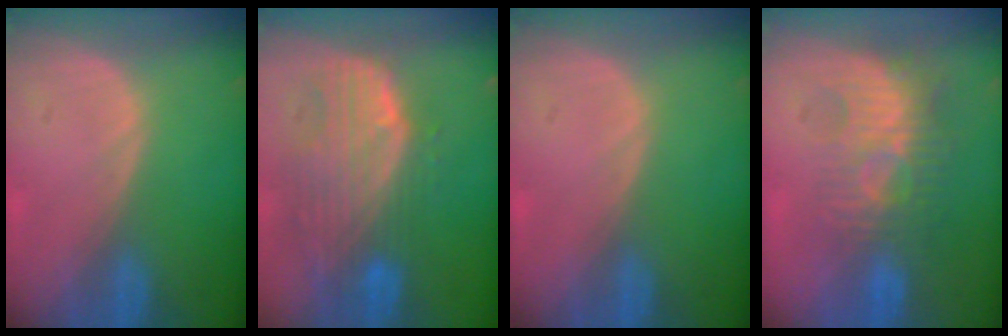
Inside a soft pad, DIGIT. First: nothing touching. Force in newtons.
{"total": 10.5, "press": 9.0, "slide": 5.3}
{"total": 0.0}
{"total": 9.8, "press": 8.5, "slide": 4.8}